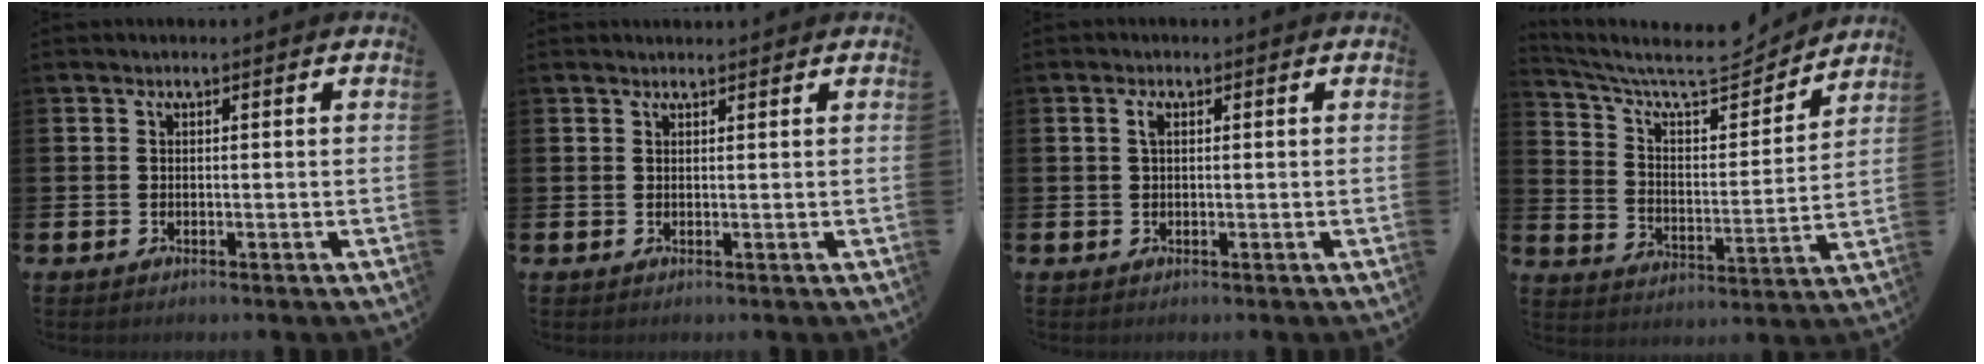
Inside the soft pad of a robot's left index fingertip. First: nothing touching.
{"total": 1.1, "force": [1.1, 0.1, 0.2], "torque": [0.008, -0.002, 0.017]}
{"total": 1.4, "force": [0.5, 0.6, 1.1], "torque": [-0.023, 0.005, 0.008]}
{"total": 8.8, "force": [7.6, 2.6, 3.5], "torque": [-0.090, -0.057, 0.125]}